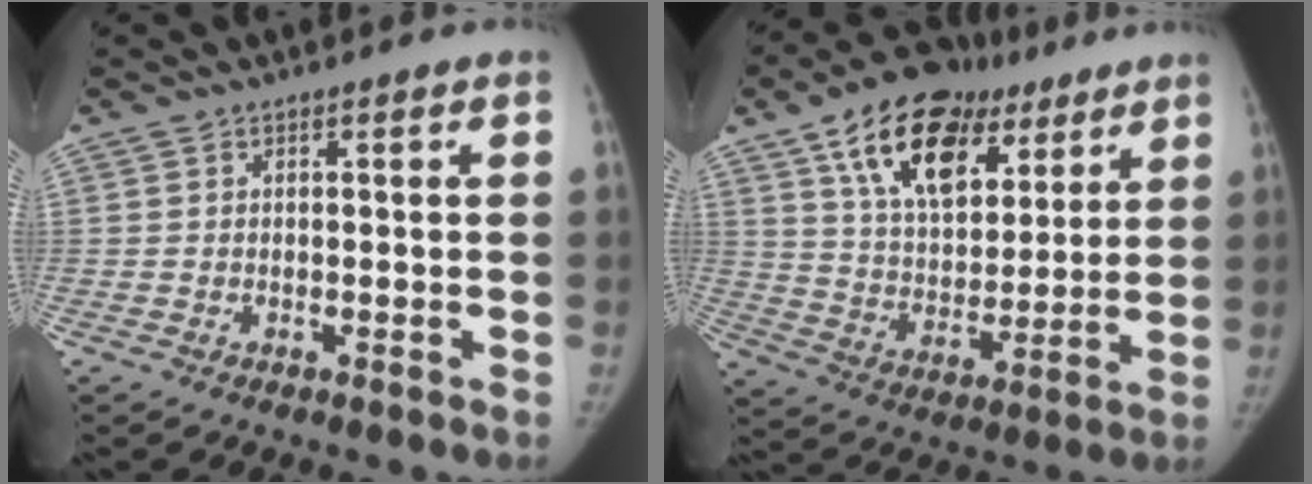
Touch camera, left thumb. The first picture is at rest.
{"total": 21.5, "force": [11.3, 12.5, 13.3], "torque": [-0.180, -0.021, 0.189]}